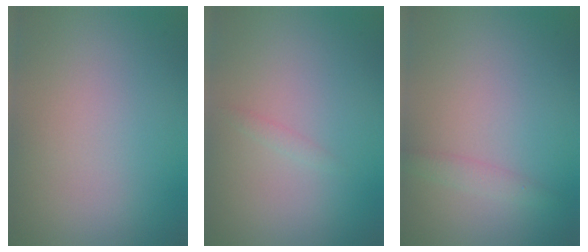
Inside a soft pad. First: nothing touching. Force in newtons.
{"total": 0.6, "press": 0.6, "slide": 0.0}
{"total": 1.2, "press": 1.2, "slide": 0.1}